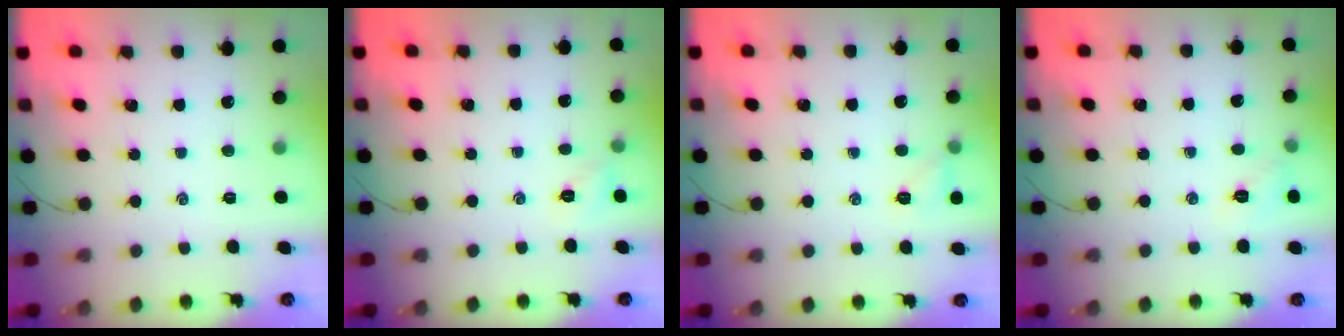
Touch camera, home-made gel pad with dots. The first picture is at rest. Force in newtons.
{"total": 2.9, "press": 2.8, "slide": 0.5}
{"total": 6.2, "press": 6.0, "slide": 1.6}
{"total": 5.7, "press": 5.4, "slide": 1.7}